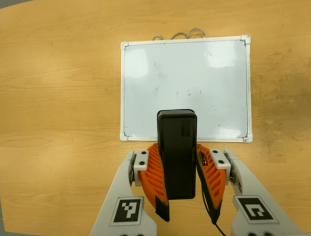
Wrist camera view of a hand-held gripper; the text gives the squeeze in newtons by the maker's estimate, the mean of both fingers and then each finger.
{"total": 9.1, "left": 8.0, "right": 10.2}